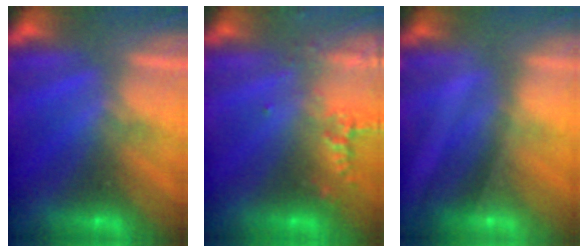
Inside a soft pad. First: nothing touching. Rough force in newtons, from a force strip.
{"total": 2.4}
{"total": 1.9}